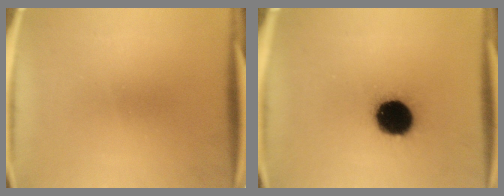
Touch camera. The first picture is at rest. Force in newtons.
{"total": 16.2}